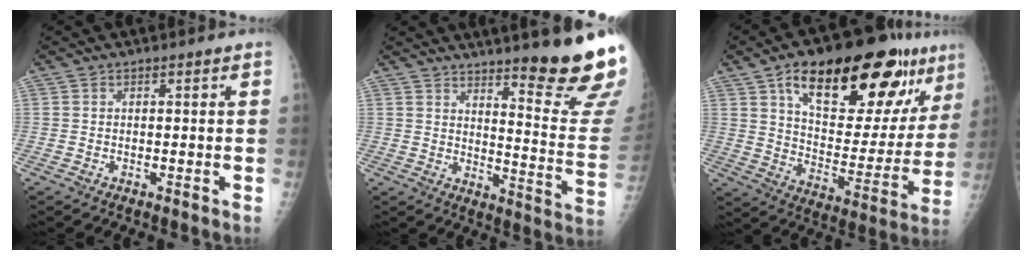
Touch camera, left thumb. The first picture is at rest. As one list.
[{"total": 19.1, "force": [14.6, 1.5, 12.2], "torque": [-0.131, -0.136, 0.193]}, {"total": 28.1, "force": [15.4, 11.7, 20.4], "torque": [-0.260, -0.030, 0.240]}]